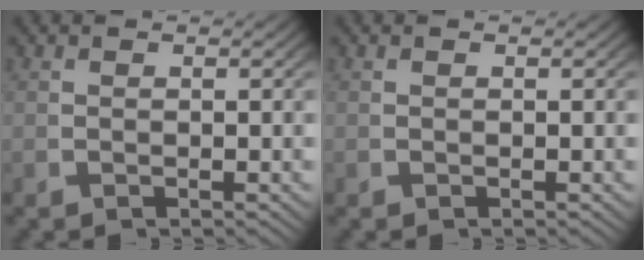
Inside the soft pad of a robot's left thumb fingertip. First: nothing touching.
{"total": 0.0}